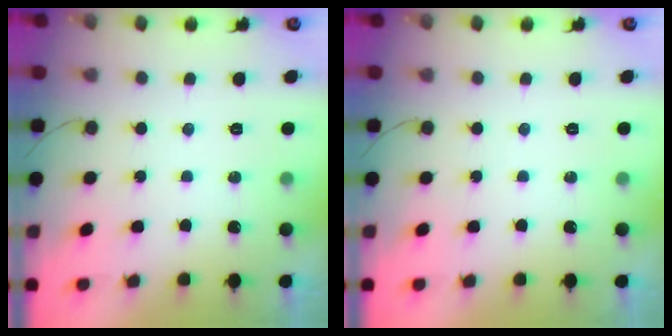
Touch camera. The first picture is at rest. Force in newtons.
{"total": 0.0}